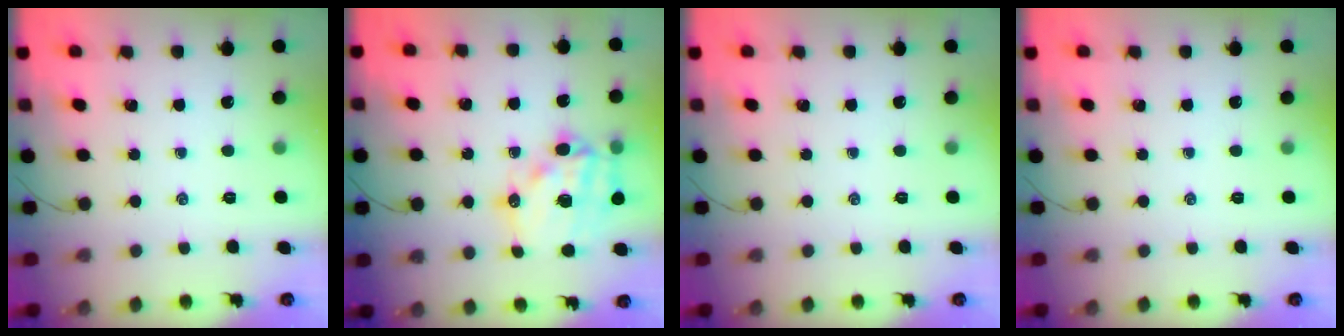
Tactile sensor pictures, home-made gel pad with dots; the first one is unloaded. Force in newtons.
{"total": 16.8, "press": 16.4, "slide": 3.4}
{"total": 0.0}
{"total": 0.0}